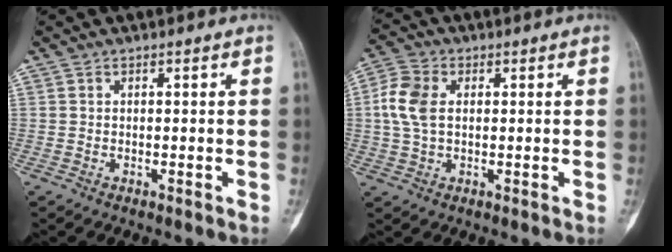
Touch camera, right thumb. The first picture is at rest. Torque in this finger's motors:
{"motor_torque": [-0.73, 0.48, 0.71, 0.02, -0.09]}